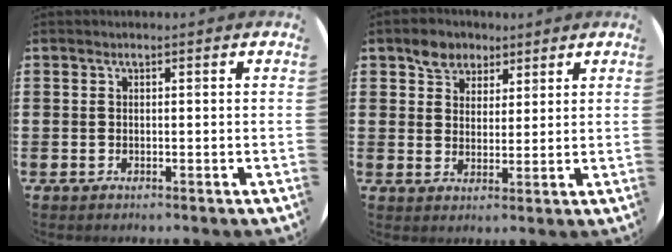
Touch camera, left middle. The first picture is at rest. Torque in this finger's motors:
{"motor_torque": [0.90, -0.85, 0.06, 0.03]}